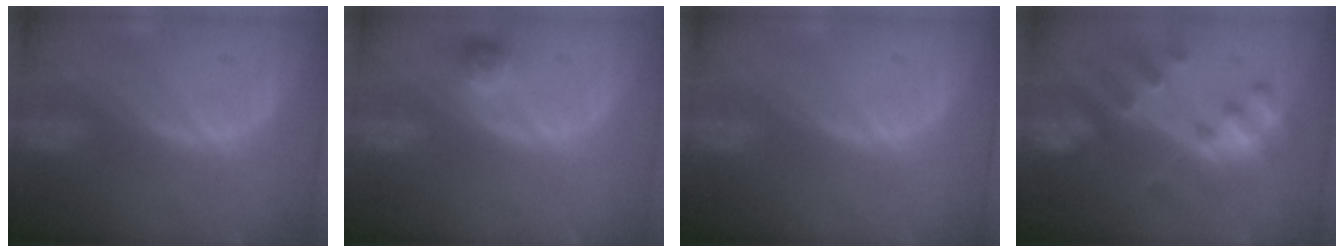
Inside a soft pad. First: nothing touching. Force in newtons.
{"total": 2.2, "press": 2.2, "slide": 0.2}
{"total": 0.0}
{"total": 7.8, "press": 7.7, "slide": 0.8}